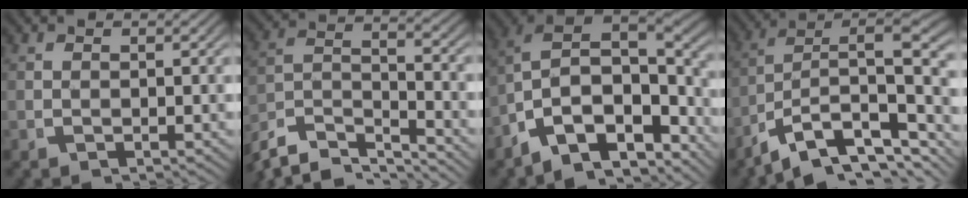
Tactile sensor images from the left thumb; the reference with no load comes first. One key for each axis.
{"total": 9.9, "fx": -5.1, "fy": 6.3, "fz": 5.7, "tx": -0.120, "ty": -0.041, "tz": -0.075}
{"total": 17.3, "fx": -1.9, "fy": 13.2, "fz": 11.0, "tx": -0.247, "ty": -0.054, "tz": -0.031}
{"total": 15.0, "fx": -4.2, "fy": 10.0, "fz": 10.4, "tx": -0.168, "ty": -0.045, "tz": -0.059}